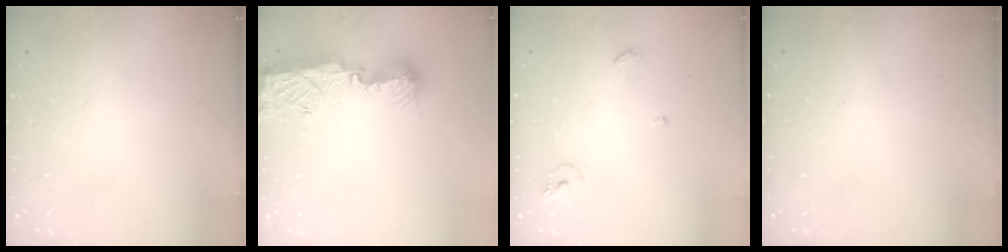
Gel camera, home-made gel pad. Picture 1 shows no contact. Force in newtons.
{"total": 11.0, "press": 11.0, "slide": 0.6}
{"total": 6.2, "press": 6.2, "slide": 0.2}
{"total": 0.0}